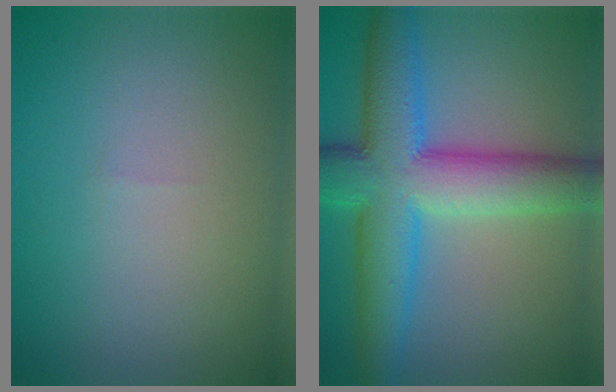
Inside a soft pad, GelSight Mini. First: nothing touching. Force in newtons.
{"total": 10.6, "press": 10.6, "slide": 0.2}